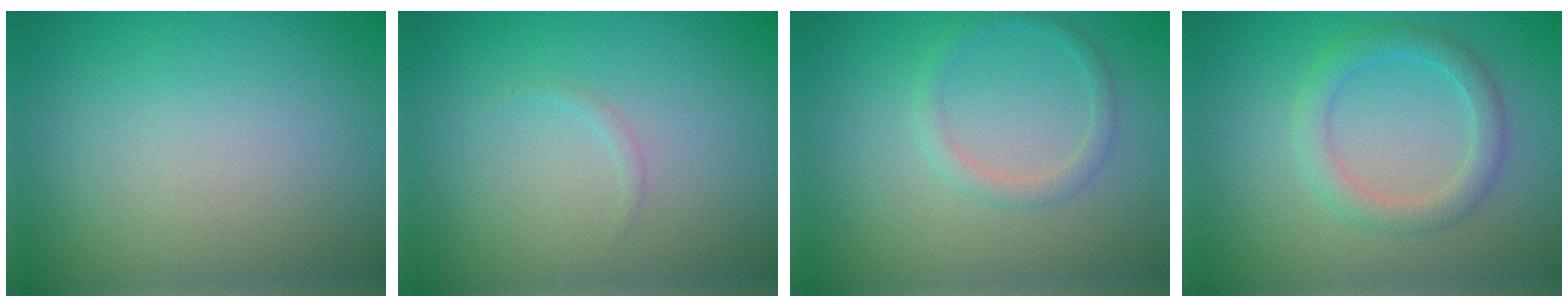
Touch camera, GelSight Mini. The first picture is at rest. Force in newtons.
{"total": 0.5, "press": 0.5, "slide": 0.1}
{"total": 1.5, "press": 1.5, "slide": 0.1}
{"total": 2.6, "press": 2.6, "slide": 0.1}